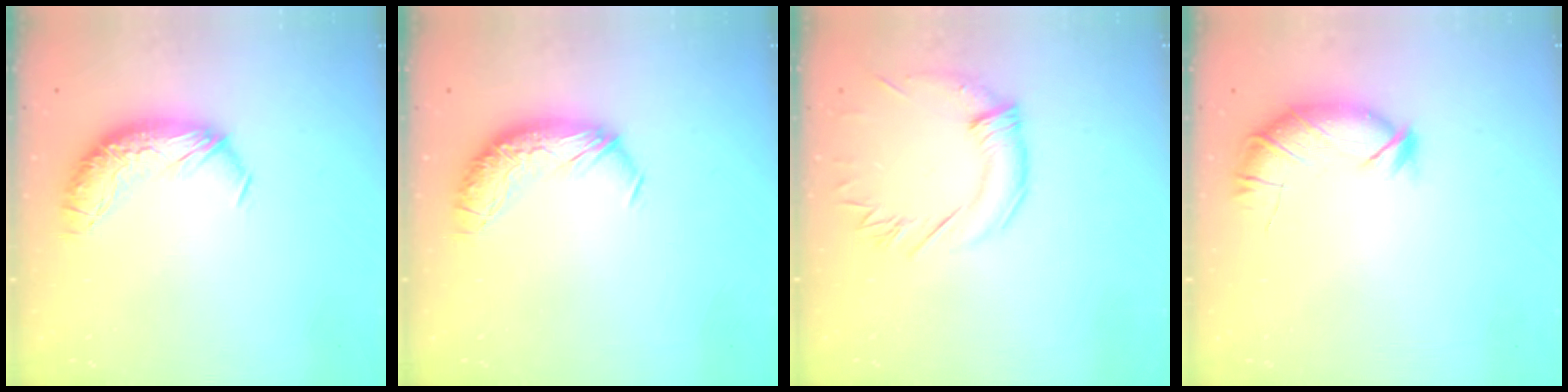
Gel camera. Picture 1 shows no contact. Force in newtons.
{"total": 0.0}
{"total": 1.3, "press": 0.2, "slide": 1.2}
{"total": 3.2, "press": 3.0, "slide": 1.1}